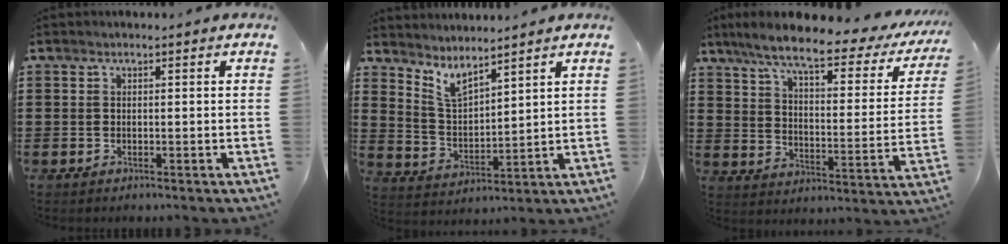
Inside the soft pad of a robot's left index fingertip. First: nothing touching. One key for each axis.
{"total": 5.1, "fx": 4.6, "fy": 1.0, "fz": 2.1, "tx": -0.056, "ty": -0.019, "tz": 0.084}
{"total": 8.4, "fx": 6.6, "fy": 0.5, "fz": 5.3, "tx": -0.120, "ty": -0.040, "tz": 0.106}